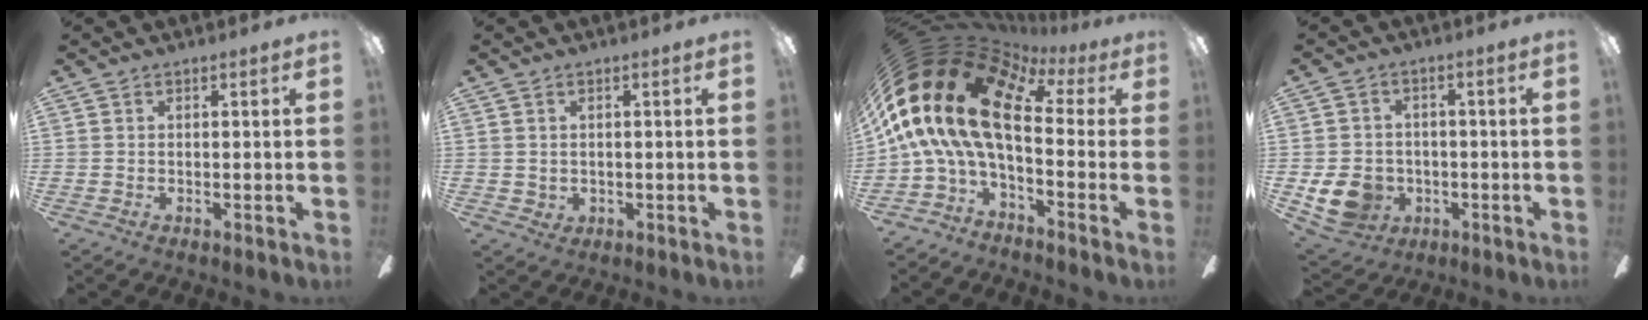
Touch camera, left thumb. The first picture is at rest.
{"total": 1.6, "force": [0.4, 1.4, 0.6], "torque": [-0.013, 0.004, 0.005]}
{"total": 21.8, "force": [4.1, 10.8, 18.5], "torque": [-0.388, -0.043, 0.078]}
{"total": 10.1, "force": [-3.3, 8.4, 4.6], "torque": [-0.114, 0.017, -0.056]}